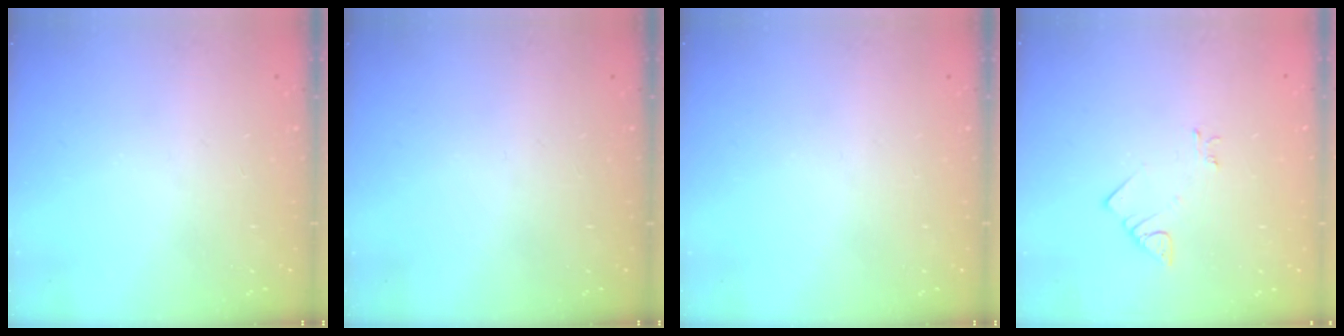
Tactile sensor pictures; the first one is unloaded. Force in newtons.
{"total": 0.0}
{"total": 0.0}
{"total": 2.9, "press": 2.9, "slide": 0.3}